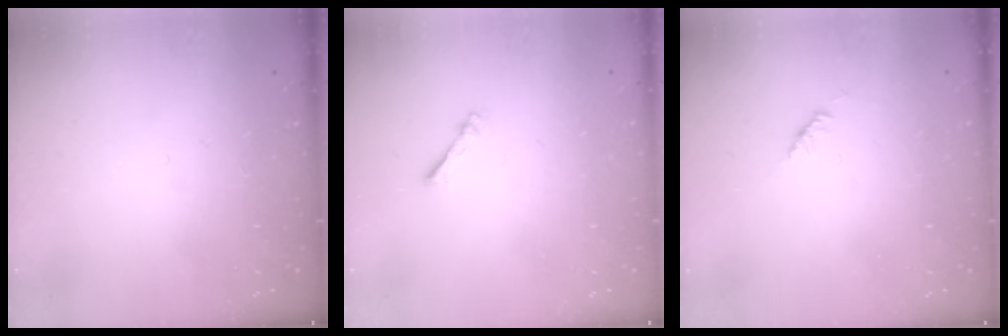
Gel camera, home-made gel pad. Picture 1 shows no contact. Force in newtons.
{"total": 1.1, "press": 1.1, "slide": 0.2}
{"total": 1.9, "press": 1.8, "slide": 0.6}